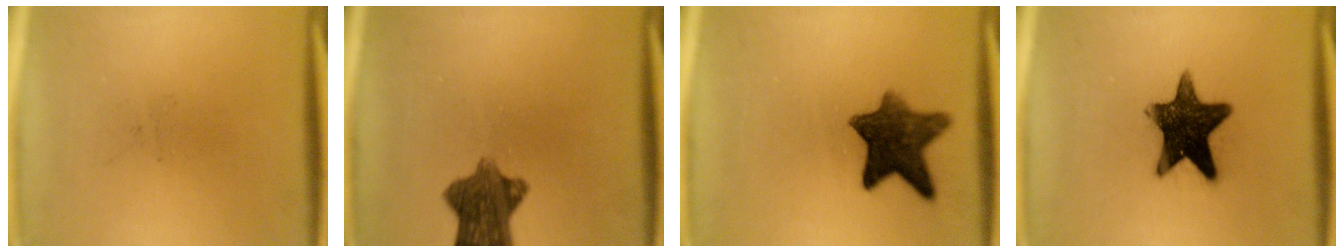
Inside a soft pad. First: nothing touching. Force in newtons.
{"total": 8.7}
{"total": 9.9}
{"total": 14.1}